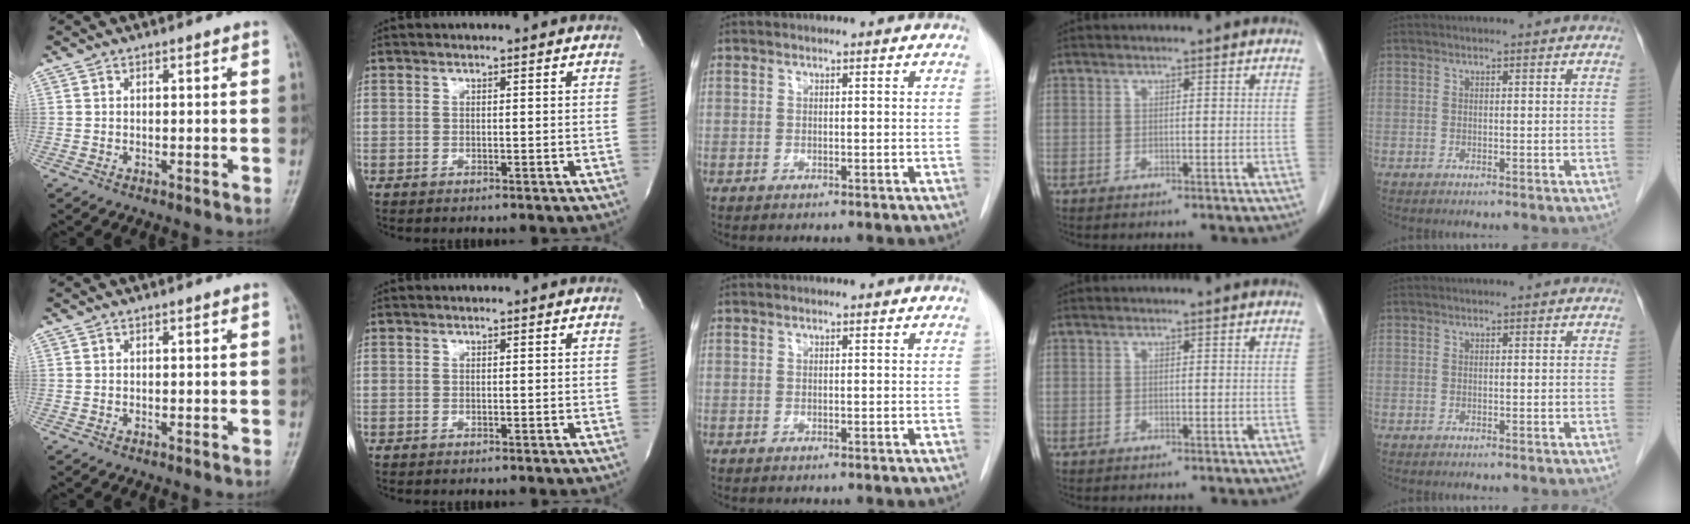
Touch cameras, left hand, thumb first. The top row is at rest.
{}